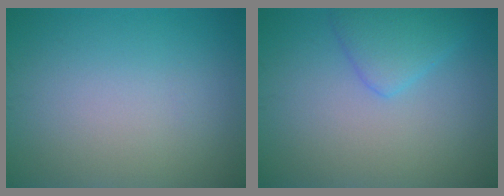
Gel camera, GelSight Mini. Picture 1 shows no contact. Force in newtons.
{"total": 2.8, "press": 2.8, "slide": 0.1}